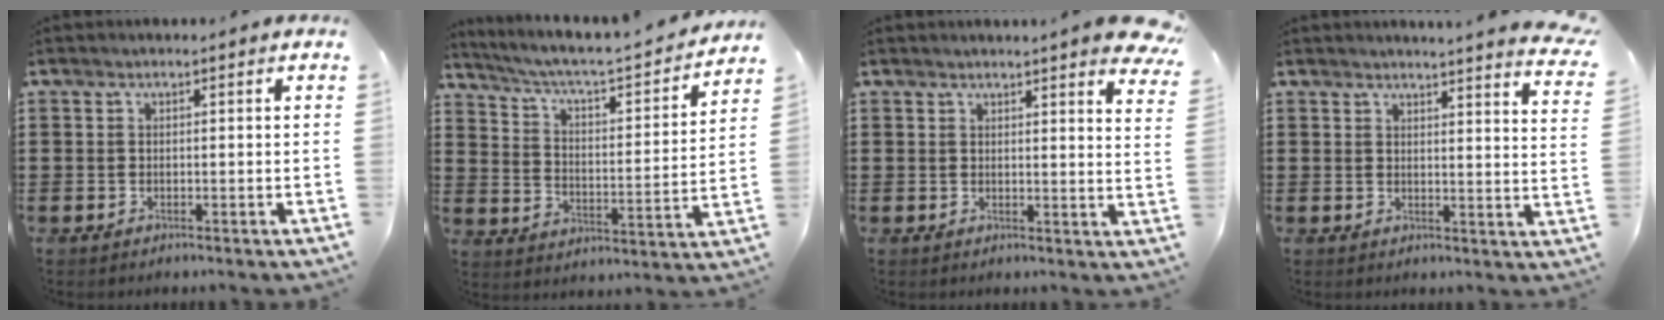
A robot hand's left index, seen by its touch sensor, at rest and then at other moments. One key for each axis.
{"total": 3.7, "fx": 3.1, "fy": 0.5, "fz": 2.0, "tx": -0.059, "ty": -0.034, "tz": 0.039}
{"total": 3.8, "fx": 3.5, "fy": -0.4, "fz": 1.4, "tx": -0.024, "ty": -0.018, "tz": 0.060}
{"total": 3.5, "fx": 3.3, "fy": -0.7, "fz": 0.9, "tx": -0.024, "ty": -0.021, "tz": 0.056}